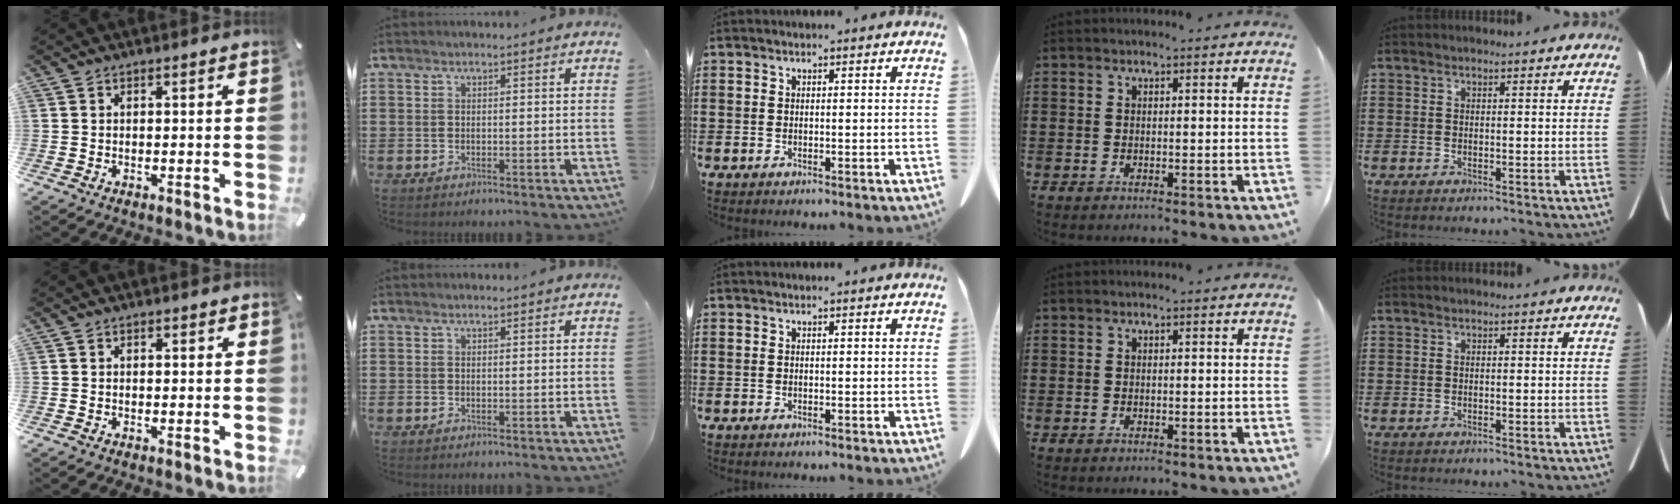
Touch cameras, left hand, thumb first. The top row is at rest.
{"thumb": {"total": 0.5, "force": [0.2, 0.4, 0.2], "torque": [-0.004, 0.004, 0.002]}}